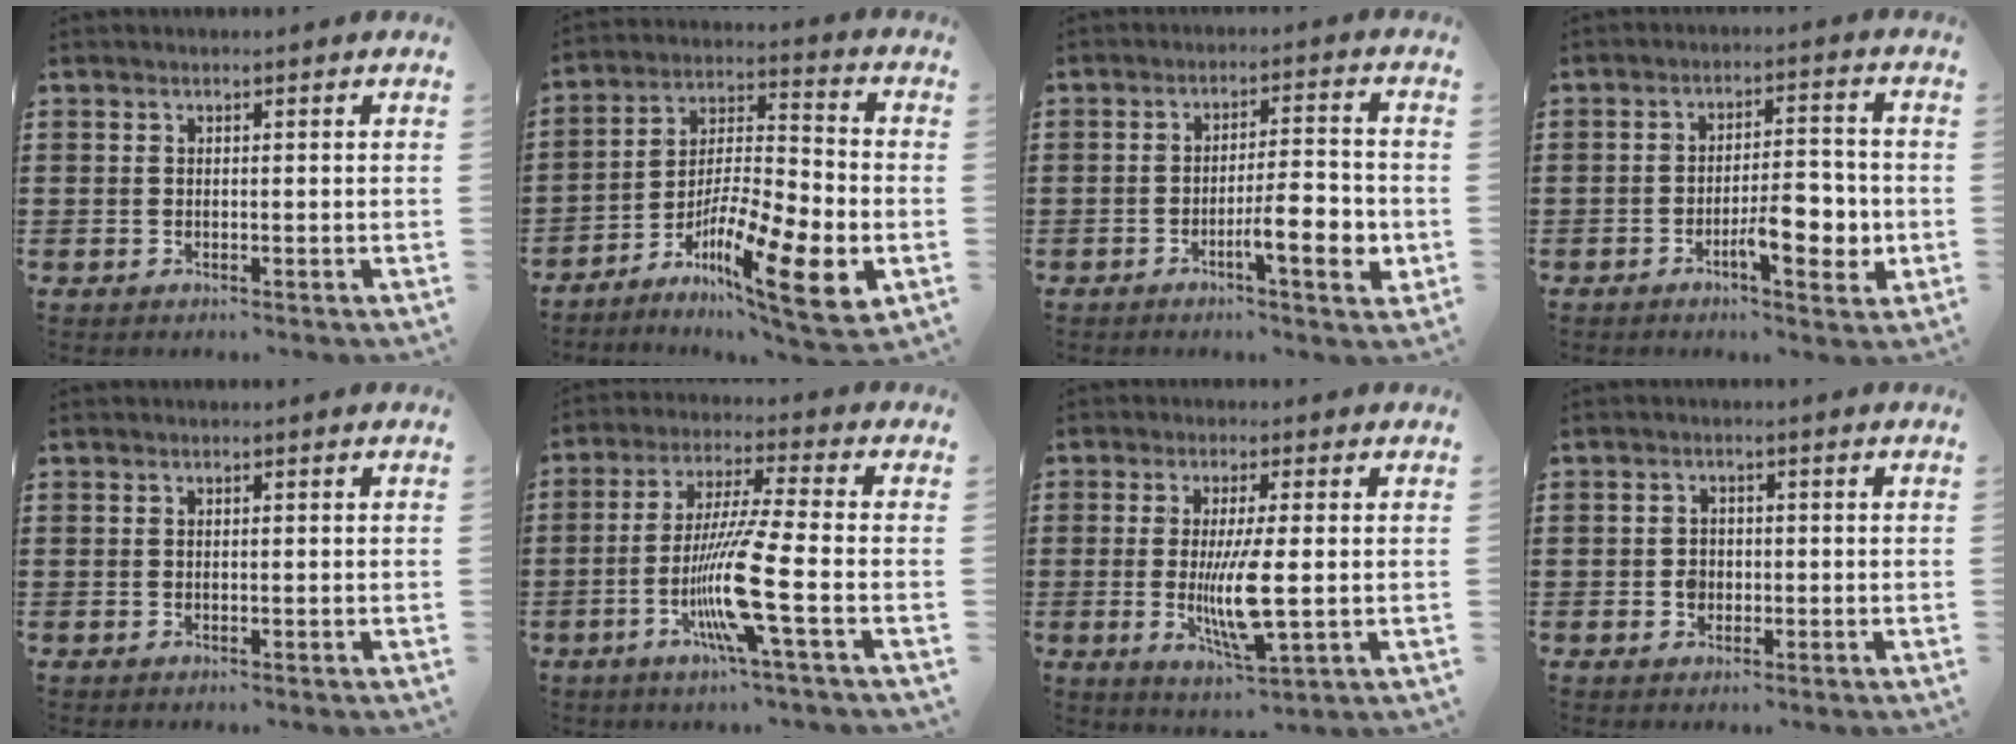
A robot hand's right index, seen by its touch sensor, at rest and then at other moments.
{"total": 12.8, "force": [-7.9, 2.1, 9.8], "torque": [-0.171, 0.008, -0.145]}
{"total": 7.8, "force": [-2.8, 1.5, 7.2], "torque": [-0.105, -0.002, -0.047]}
{"total": 7.7, "force": [-2.6, 2.6, 6.8], "torque": [-0.089, -0.001, -0.043]}
{"total": 0.0}
{"total": 12.1, "force": [-4.0, -0.1, 11.4], "torque": [-0.233, -0.017, -0.082]}
{"total": 8.6, "force": [-0.7, 1.8, 8.3], "torque": [-0.172, -0.020, -0.015]}
{"total": 2.1, "force": [-0.5, 1.9, 0.9], "torque": [-0.022, 0.005, -0.011]}